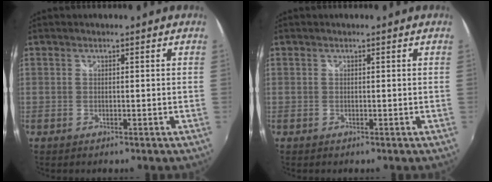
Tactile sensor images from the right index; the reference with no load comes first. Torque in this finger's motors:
{"motor_torque": [-0.01, 0.32, 0.00, 0.00]}